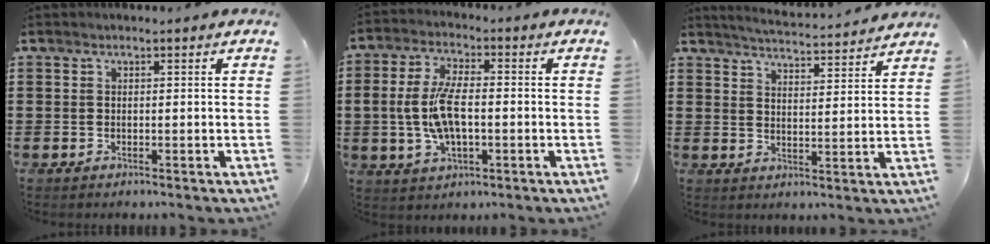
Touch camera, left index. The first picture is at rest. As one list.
[{"total": 9.1, "force": [-0.7, 4.2, 8.1], "torque": [-0.186, 0.000, -0.019]}, {"total": 3.8, "force": [3.7, -0.7, 0.5], "torque": [-0.026, -0.032, 0.060]}]